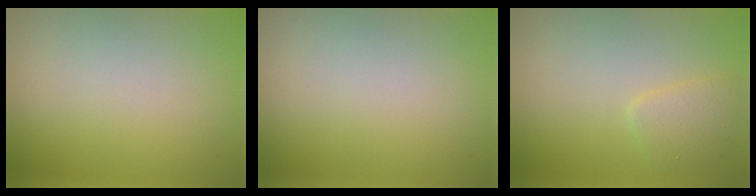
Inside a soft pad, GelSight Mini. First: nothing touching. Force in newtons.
{"total": 0.0}
{"total": 1.7, "press": 1.7, "slide": 0.0}